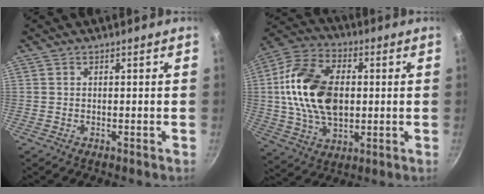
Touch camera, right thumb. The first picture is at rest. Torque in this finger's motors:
{"motor_torque": [2.33, 2.68, 2.10, 0.02, 0.43]}